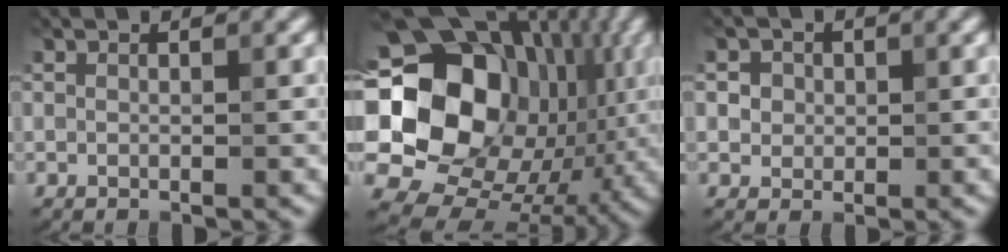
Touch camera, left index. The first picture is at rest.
{"total": 19.1, "force": [2.3, 15.1, 11.5], "torque": [-0.217, 0.002, 0.056]}
{"total": 3.1, "force": [1.0, 2.6, 1.2], "torque": [-0.017, 0.007, 0.013]}